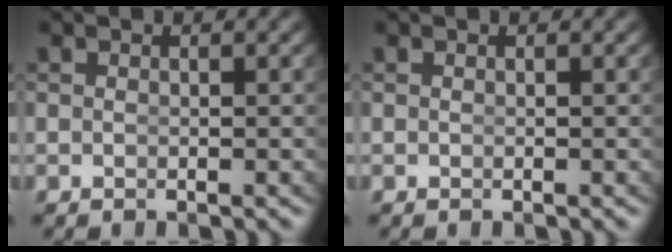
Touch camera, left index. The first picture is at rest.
{"total": 0.0}